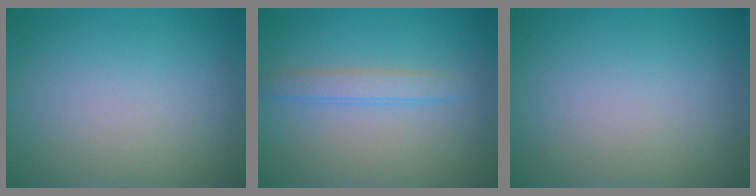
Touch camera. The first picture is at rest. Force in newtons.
{"total": 1.9, "press": 1.9, "slide": 0.2}
{"total": 0.0}